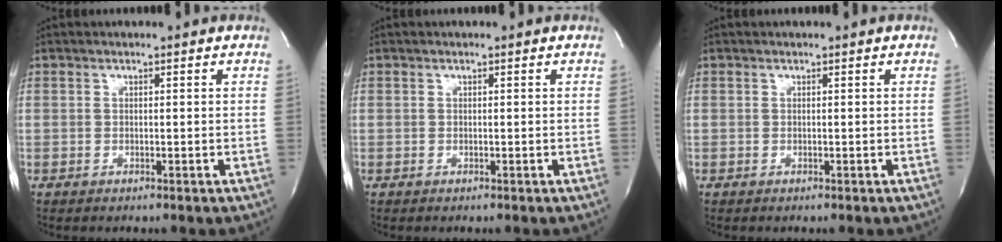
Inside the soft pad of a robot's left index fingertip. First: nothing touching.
{"total": 0.0}
{"total": 0.0}